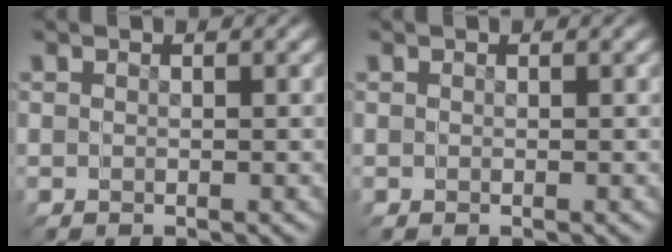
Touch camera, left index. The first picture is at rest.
{"total": 0.0}